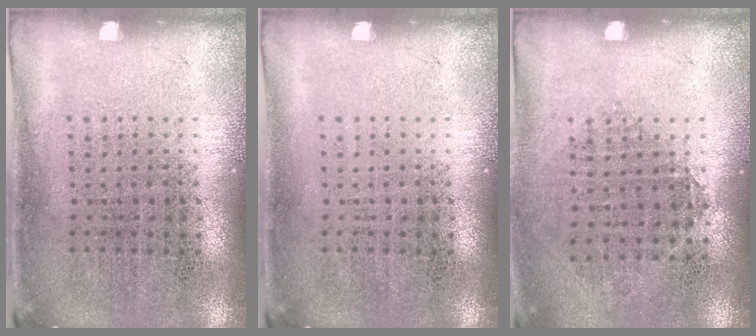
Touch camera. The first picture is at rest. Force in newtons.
{"total": 0.0}
{"total": 0.9, "press": 0.8, "slide": 0.4}